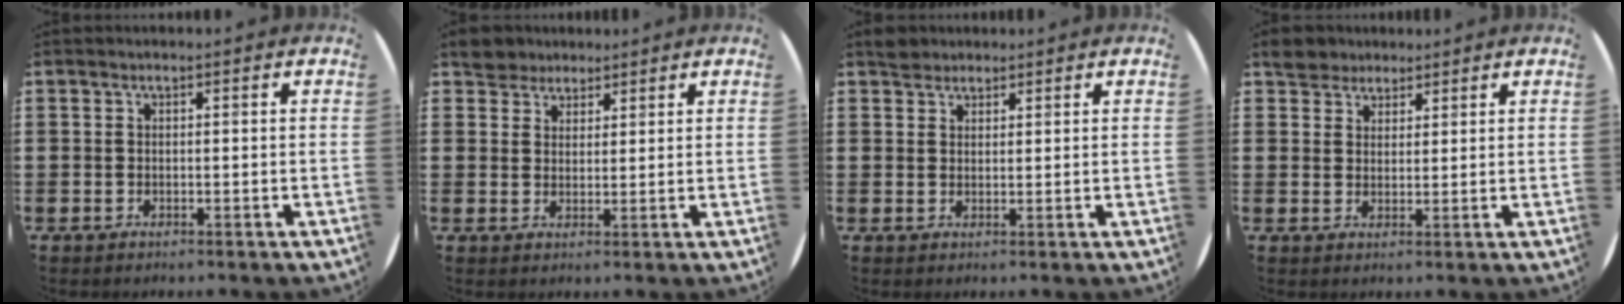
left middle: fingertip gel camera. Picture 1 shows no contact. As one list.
[{"total": 4.0, "force": [3.6, 1.7, -0.1], "torque": [-0.004, -0.002, 0.070]}, {"total": 2.1, "force": [2.0, 0.9, 0.0], "torque": [0.004, 0.002, 0.038]}, {"total": 3.8, "force": [3.4, 1.8, 0.1], "torque": [-0.009, 0.000, 0.065]}]